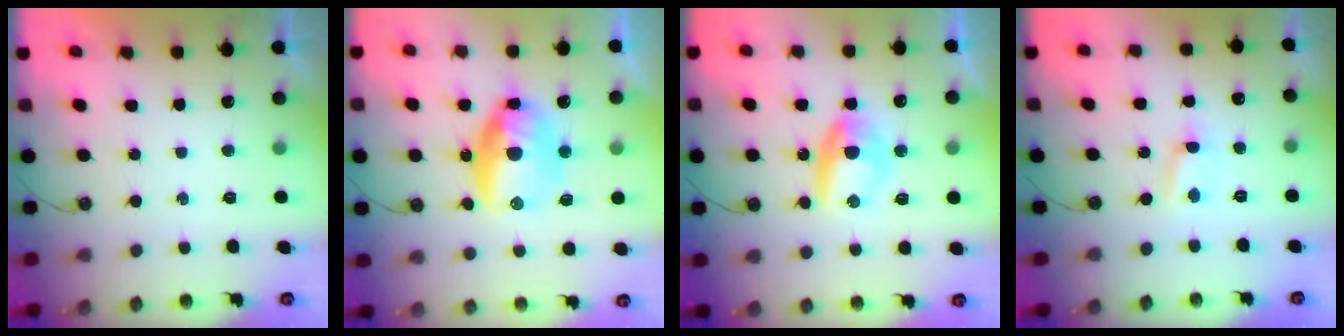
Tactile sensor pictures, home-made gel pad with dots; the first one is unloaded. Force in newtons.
{"total": 16.8, "press": 14.7, "slide": 8.2}
{"total": 7.4, "press": 7.3, "slide": 1.1}
{"total": 1.6, "press": 1.5, "slide": 0.3}